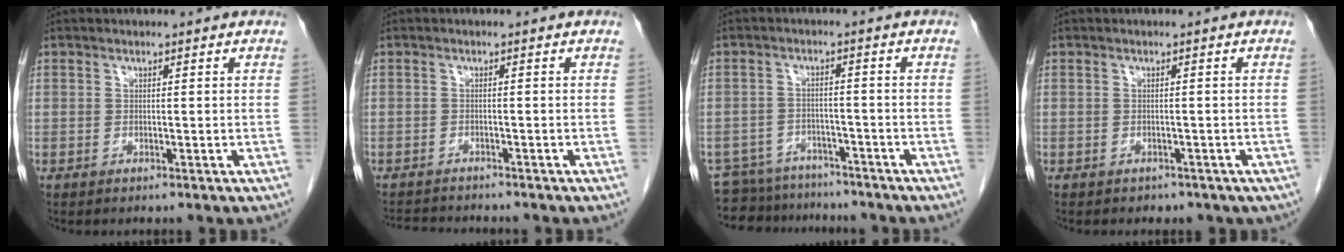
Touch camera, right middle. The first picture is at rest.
{"total": 5.0, "force": [-4.8, 0.7, 1.2], "torque": [-0.015, -0.009, -0.074]}
{"total": 10.2, "force": [-9.5, 3.7, 1.1], "torque": [-0.024, 0.010, -0.133]}
{"total": 4.0, "force": [-3.1, 2.3, 1.0], "torque": [-0.015, 0.005, -0.028]}